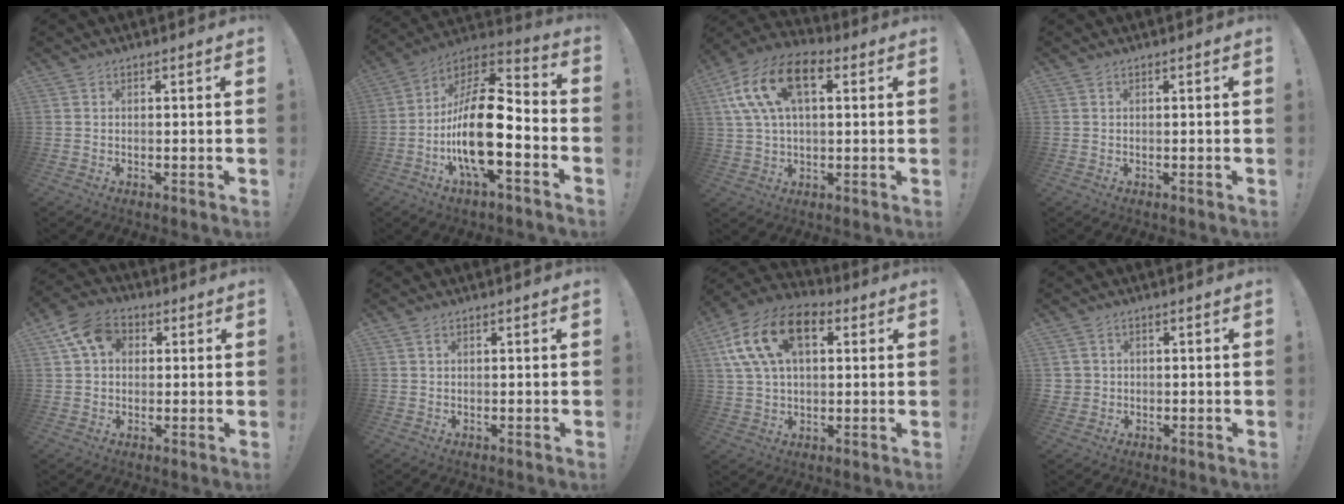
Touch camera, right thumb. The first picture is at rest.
{"total": 21.0, "force": [-4.7, 8.2, 18.8], "torque": [-0.352, 0.022, -0.076]}
{"total": 16.5, "force": [5.4, 9.6, 12.3], "torque": [-0.233, 0.002, 0.097]}
{"total": 0.0}
{"total": 11.1, "force": [3.6, 8.1, 6.7], "torque": [-0.124, 0.004, 0.074]}
{"total": 1.0, "force": [0.6, 0.5, 0.6], "torque": [-0.011, 0.001, 0.010]}
{"total": 18.7, "force": [7.0, 11.4, 13.0], "torque": [-0.245, -0.008, 0.126]}
{"total": 2.3, "force": [0.5, 2.2, 0.3], "torque": [0.000, 0.002, 0.009]}